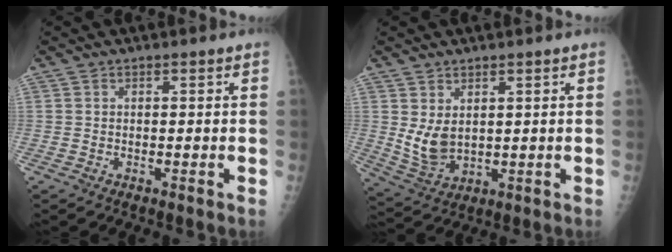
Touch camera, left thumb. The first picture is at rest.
{"total": 6.6, "force": [1.7, 4.1, 4.9], "torque": [-0.084, -0.019, 0.048]}